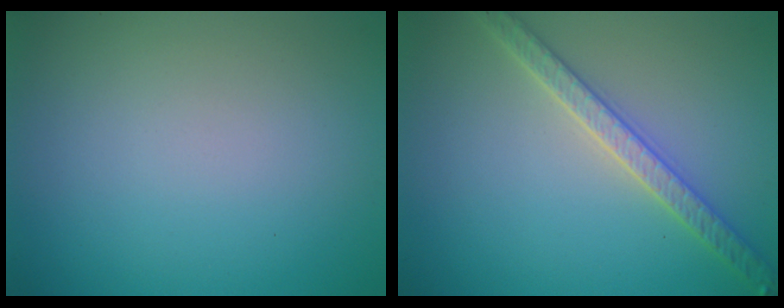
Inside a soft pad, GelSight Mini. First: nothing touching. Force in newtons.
{"total": 3.8, "press": 3.7, "slide": 0.8}